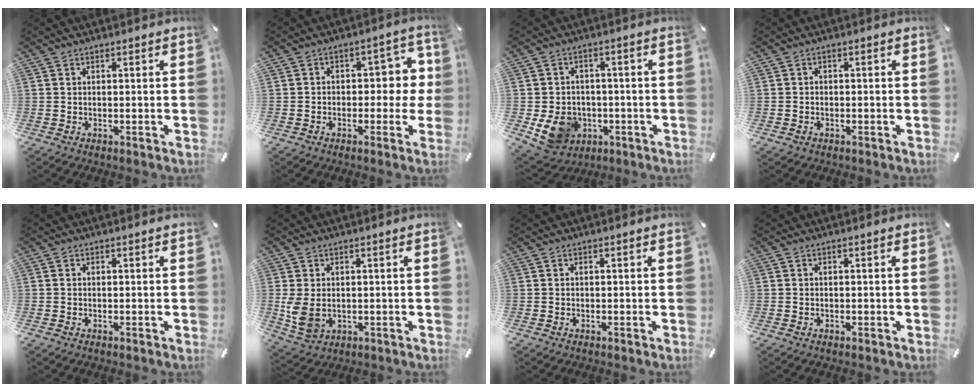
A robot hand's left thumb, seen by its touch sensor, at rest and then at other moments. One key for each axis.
{"total": 8.0, "fx": 0.0, "fy": 5.0, "fz": 6.3, "tx": -0.074, "ty": 0.003, "tz": -0.005}
{"total": 9.6, "fx": -2.5, "fy": 8.3, "fz": 4.2, "tx": -0.097, "ty": 0.011, "tz": -0.042}
{"total": 1.1, "fx": -0.5, "fy": 0.9, "fz": 0.4, "tx": -0.009, "ty": 0.003, "tz": -0.014}
{"total": 0.0}
{"total": 6.2, "fx": 0.1, "fy": 4.7, "fz": 4.1, "tx": -0.101, "ty": -0.007, "tz": 0.002}
{"total": 0.0}
{"total": 0.0}